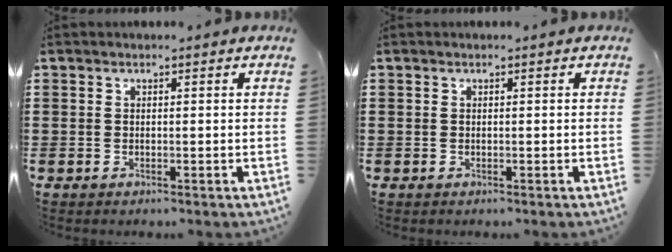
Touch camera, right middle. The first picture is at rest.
{"total": 0.0}